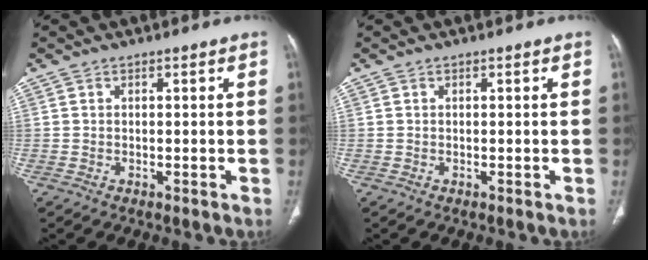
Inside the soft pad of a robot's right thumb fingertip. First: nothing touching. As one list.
[{"total": 0.0}]